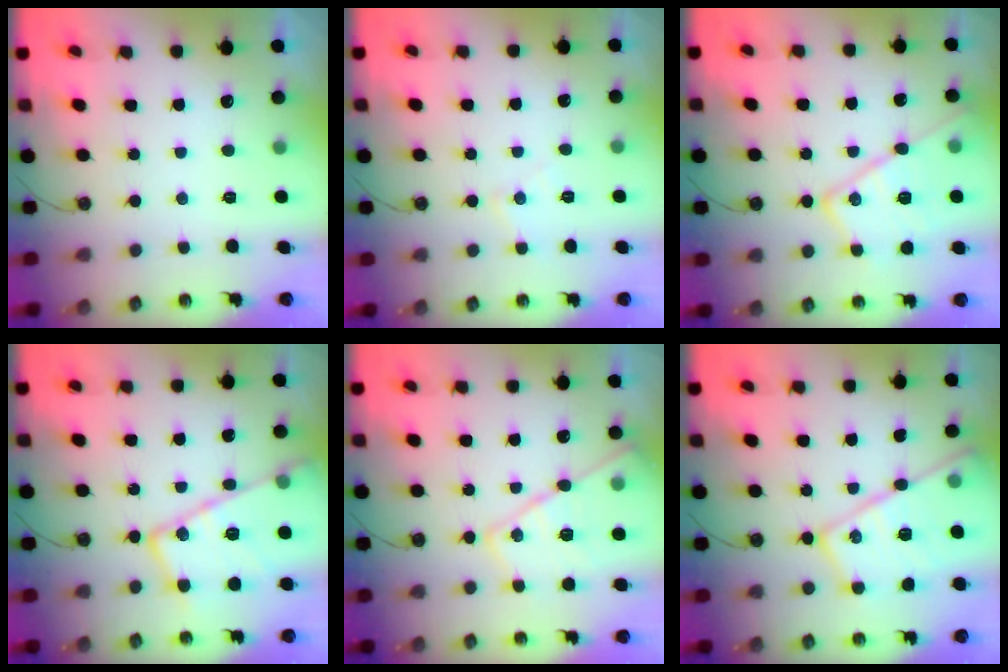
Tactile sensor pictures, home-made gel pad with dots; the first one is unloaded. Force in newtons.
{"total": 5.6, "press": 5.6, "slide": 0.5}
{"total": 17.6, "press": 17.5, "slide": 1.5}
{"total": 21.1, "press": 21.0, "slide": 2.3}
{"total": 17.1, "press": 17.1, "slide": 1.1}
{"total": 19.5, "press": 19.5, "slide": 0.9}